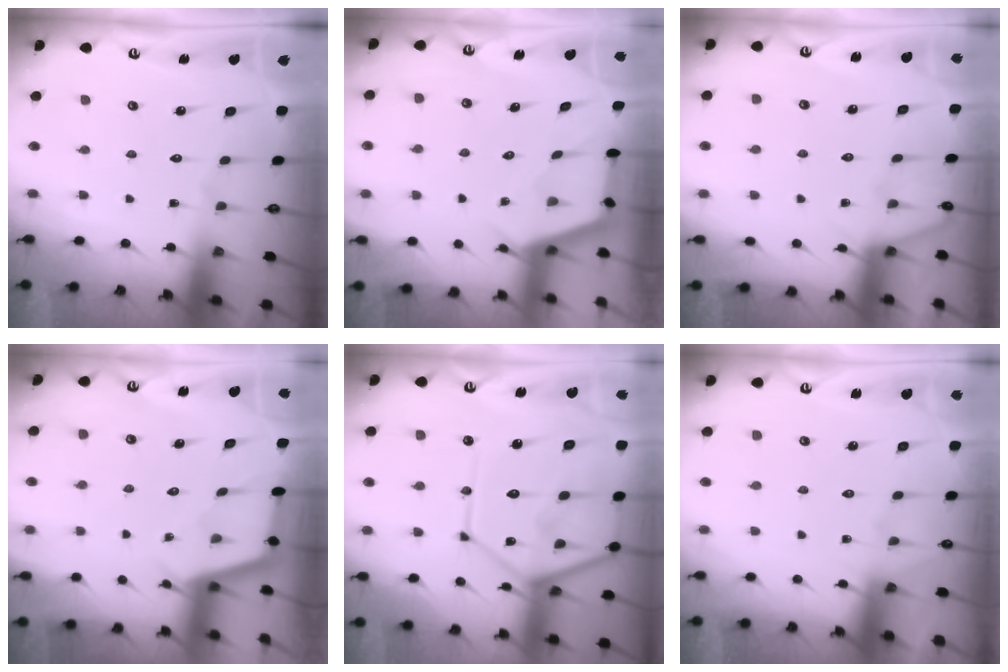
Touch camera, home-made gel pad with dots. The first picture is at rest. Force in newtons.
{"total": 2.9, "press": 2.8, "slide": 0.4}
{"total": 3.9, "press": 3.8, "slide": 0.5}
{"total": 2.5, "press": 2.5, "slide": 0.1}
{"total": 20.6, "press": 20.5, "slide": 2.3}
{"total": 3.0, "press": 3.0, "slide": 0.4}